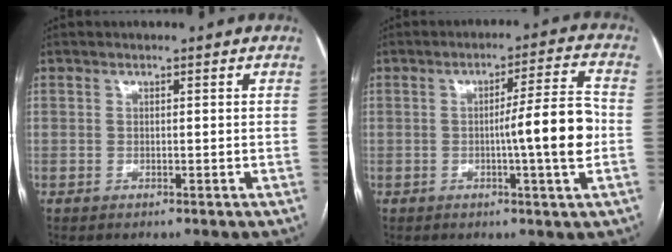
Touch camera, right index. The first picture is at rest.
{"total": 9.1, "force": [-1.3, -0.6, 9.0], "torque": [-0.127, 0.005, -0.021]}